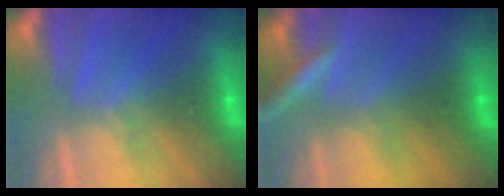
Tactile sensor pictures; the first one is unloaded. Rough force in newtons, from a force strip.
{"total": 2.7}